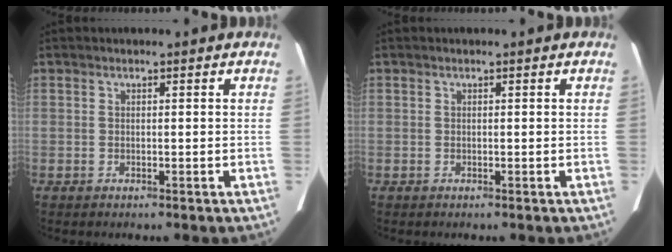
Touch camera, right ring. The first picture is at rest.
{"total": 0.0}